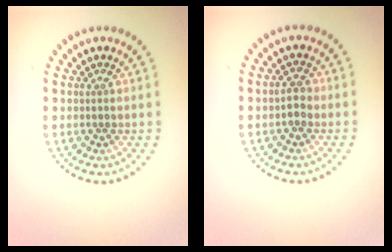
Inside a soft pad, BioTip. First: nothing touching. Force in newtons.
{"total": 1.5, "press": 1.4, "slide": 0.2}